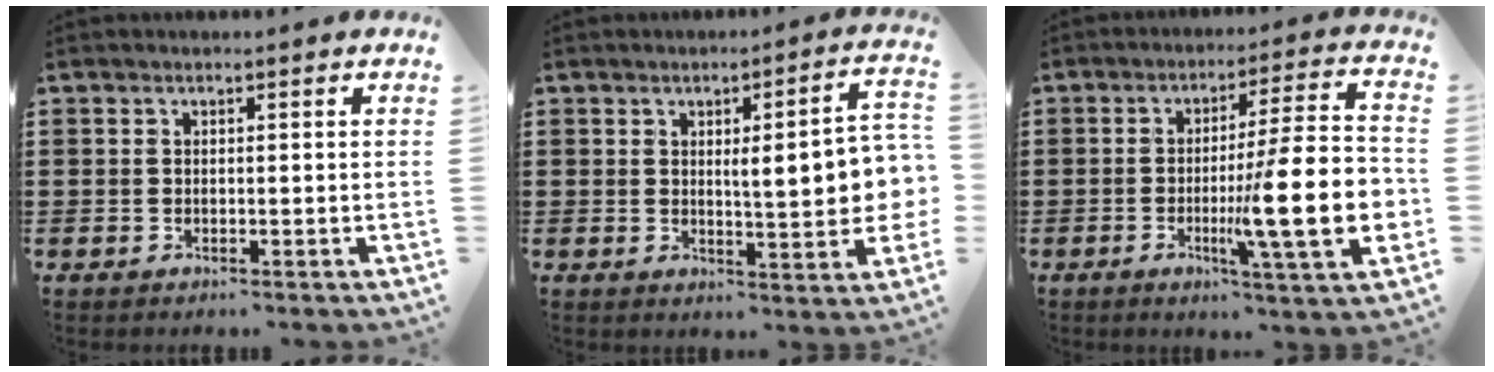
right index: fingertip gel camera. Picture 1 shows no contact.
{"total": 8.6, "force": [0.9, 1.6, 8.4], "torque": [-0.117, -0.011, 0.008]}
{"total": 16.7, "force": [-3.3, 2.6, 16.2], "torque": [-0.254, -0.016, -0.054]}